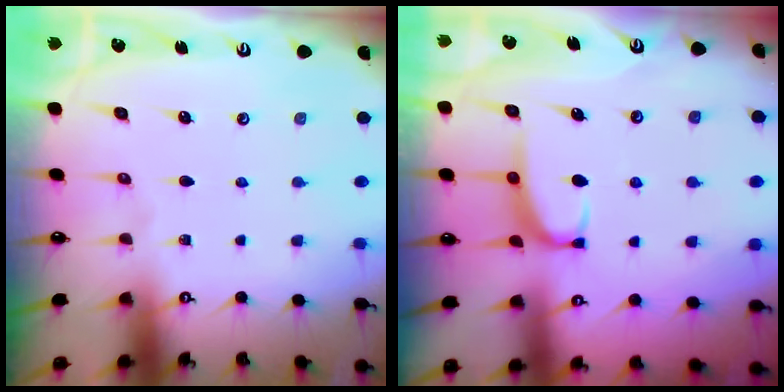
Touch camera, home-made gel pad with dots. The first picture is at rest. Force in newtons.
{"total": 3.0, "press": 2.7, "slide": 1.2}